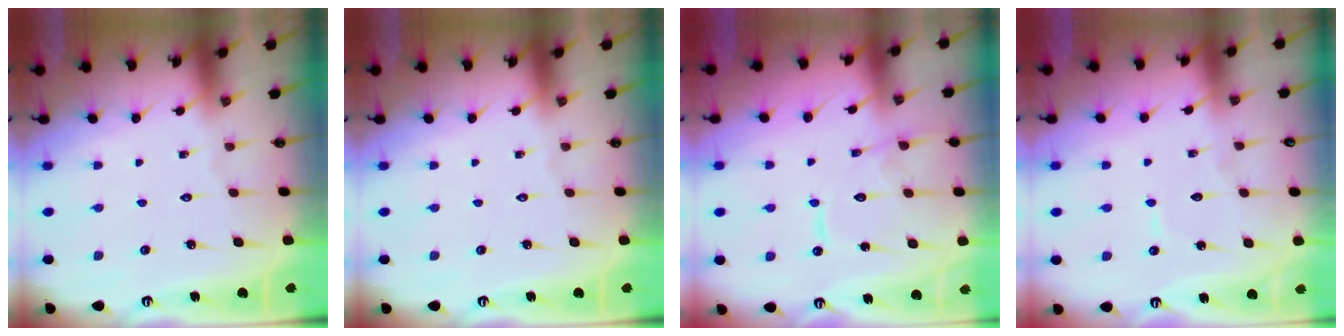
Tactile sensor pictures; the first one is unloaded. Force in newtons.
{"total": 0.0}
{"total": 11.9, "press": 11.9, "slide": 1.2}
{"total": 4.6, "press": 4.6, "slide": 0.2}